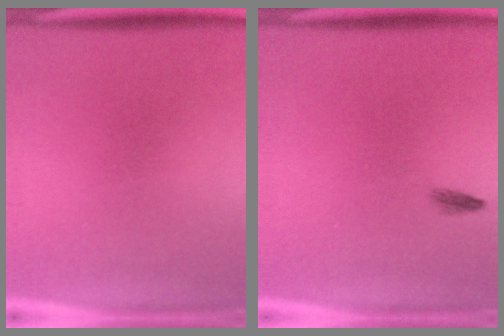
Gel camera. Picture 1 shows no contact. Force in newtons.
{"total": 0.7}